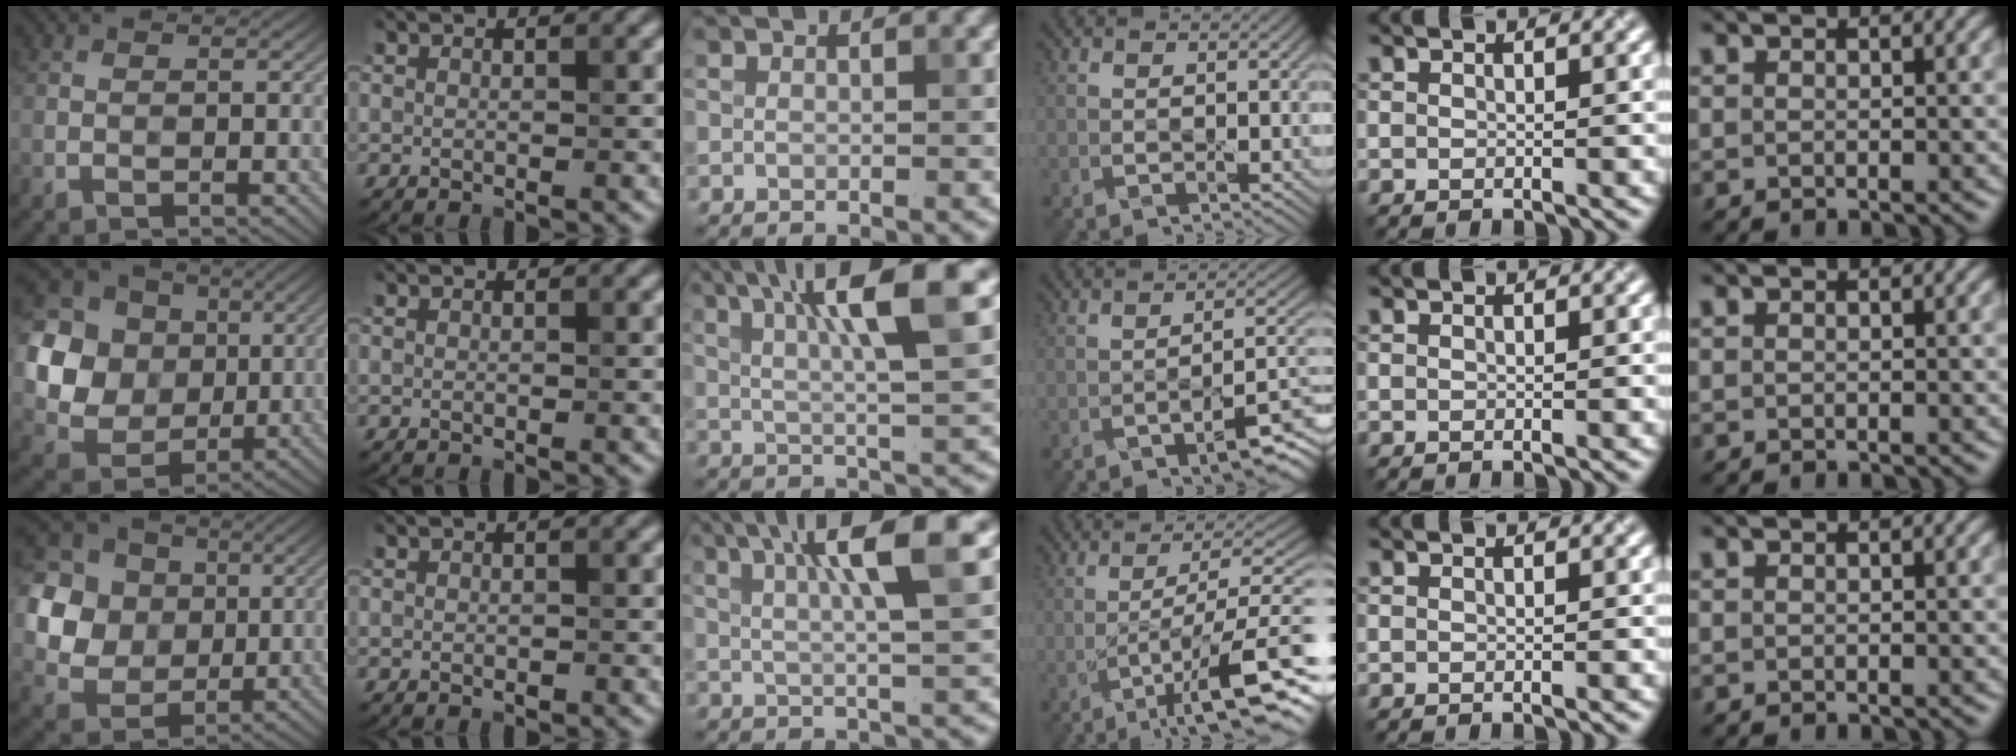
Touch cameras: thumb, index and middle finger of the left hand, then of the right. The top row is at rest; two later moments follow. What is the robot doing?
{"motion": "peel", "object": "lint roller sheet"}